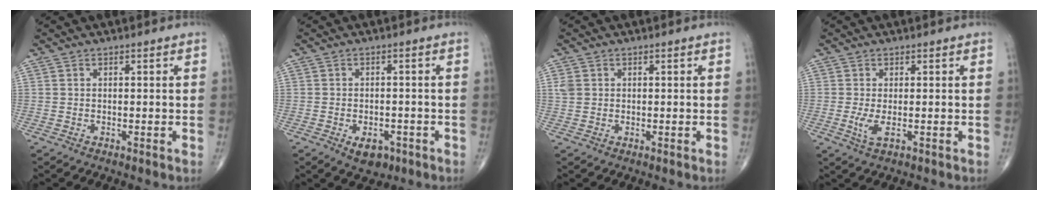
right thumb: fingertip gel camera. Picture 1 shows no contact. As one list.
[{"total": 4.7, "force": [-2.2, 2.9, 2.9], "torque": [-0.031, 0.007, -0.026]}, {"total": 1.8, "force": [0.4, 1.5, 0.9], "torque": [-0.020, 0.004, 0.011]}, {"total": 2.9, "force": [-0.5, 0.9, 2.7], "torque": [-0.065, -0.010, -0.007]}]